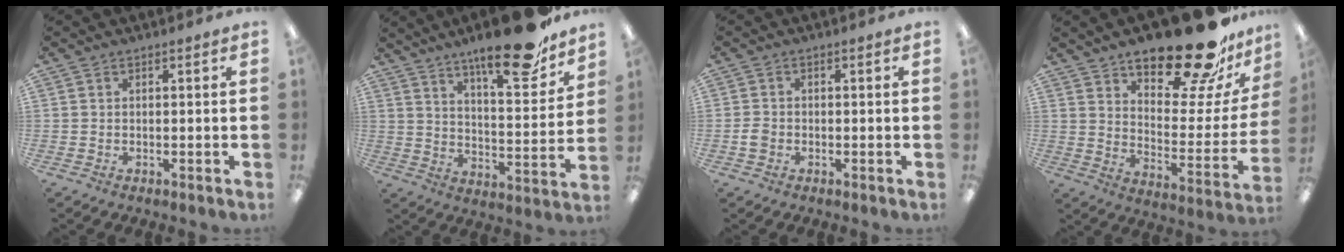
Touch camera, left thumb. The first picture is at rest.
{"total": 19.5, "force": [15.1, 4.6, 11.4], "torque": [-0.171, -0.098, 0.243]}
{"total": 2.2, "force": [-0.6, 1.7, 1.2], "torque": [-0.023, 0.004, -0.011]}
{"total": 24.9, "force": [19.8, 7.7, 12.9], "torque": [-0.172, -0.136, 0.325]}